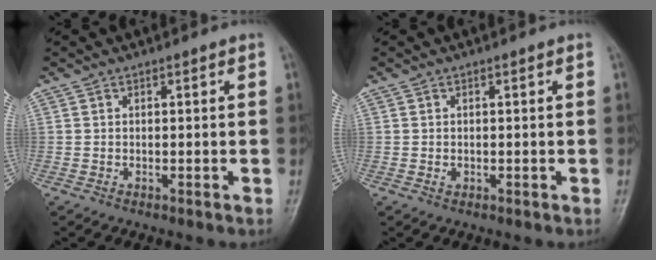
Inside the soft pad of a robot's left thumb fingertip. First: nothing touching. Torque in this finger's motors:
{"motor_torque": [-0.10, -0.04, 0.09, -0.07, 0.01]}